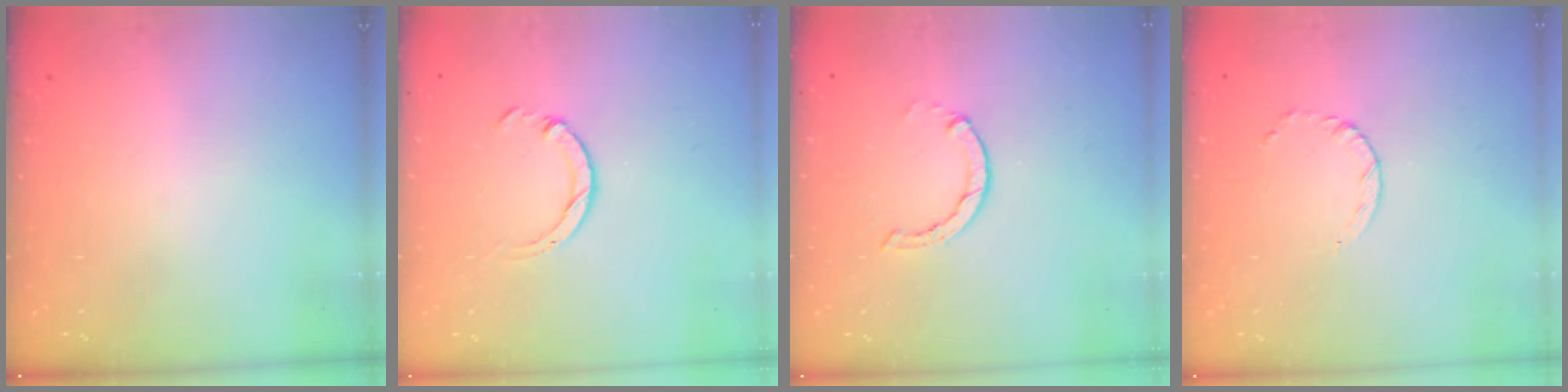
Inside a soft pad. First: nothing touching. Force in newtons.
{"total": 4.6, "press": 4.6, "slide": 0.3}
{"total": 1.3, "press": 1.2, "slide": 0.3}
{"total": 3.2, "press": 3.2, "slide": 0.4}